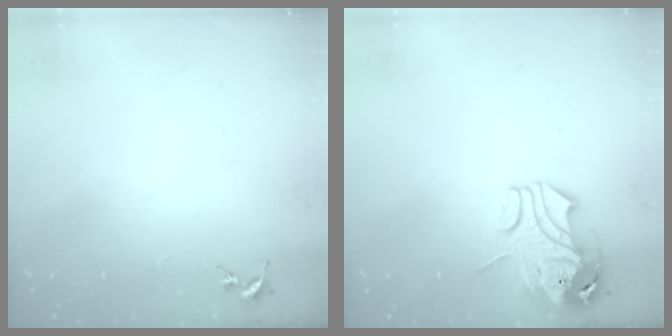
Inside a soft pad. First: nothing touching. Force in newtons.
{"total": 9.5, "press": 9.4, "slide": 1.2}